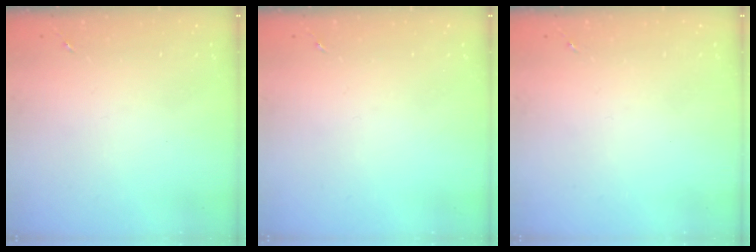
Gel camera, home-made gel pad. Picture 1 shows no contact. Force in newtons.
{"total": 0.0}
{"total": 0.0}